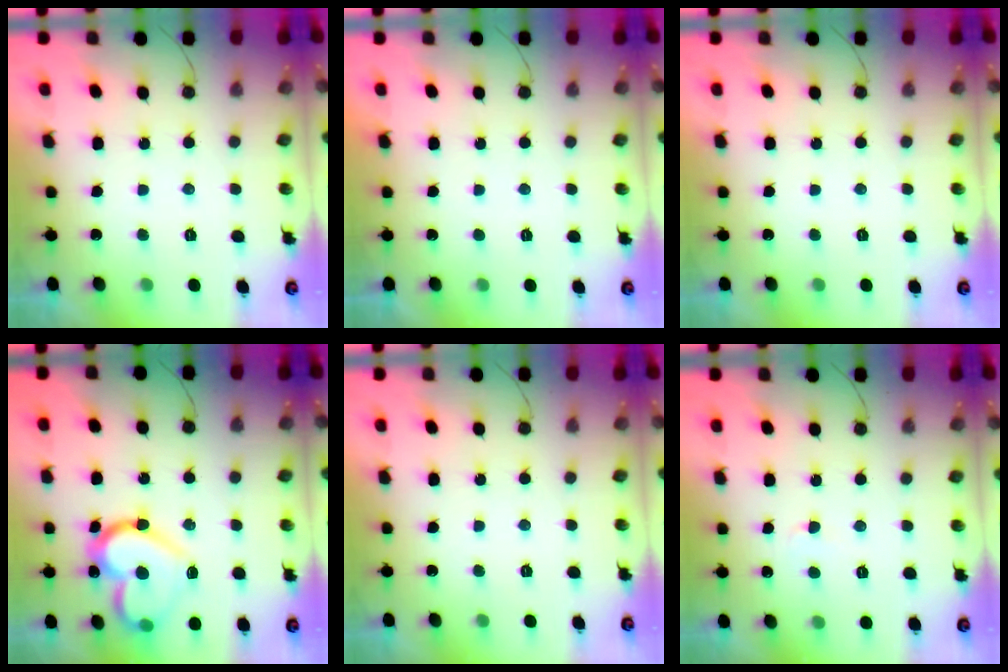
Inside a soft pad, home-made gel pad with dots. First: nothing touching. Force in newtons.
{"total": 1.9, "press": 1.9, "slide": 0.1}
{"total": 0.0}
{"total": 17.8, "press": 17.7, "slide": 1.9}
{"total": 0.0}
{"total": 2.7, "press": 2.7, "slide": 0.2}